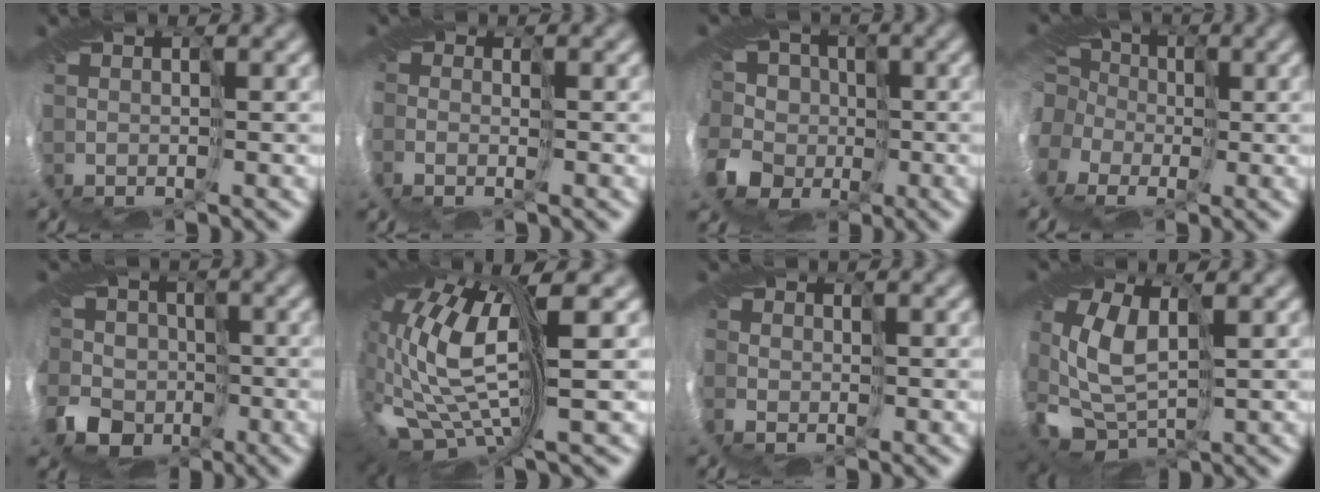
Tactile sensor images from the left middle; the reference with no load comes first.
{"total": 1.0, "force": [-0.9, 0.4, 0.0], "torque": [-0.001, -0.012, -0.023]}
{"total": 9.0, "force": [-1.3, 8.2, 3.5], "torque": [-0.089, 0.018, -0.069]}
{"total": 12.4, "force": [0.2, 10.7, 6.2], "torque": [-0.173, 0.021, -0.051]}
{"total": 9.8, "force": [-3.3, 8.7, 3.1], "torque": [-0.079, 0.001, -0.098]}
{"total": 12.4, "force": [1.1, 4.9, 11.4], "torque": [-0.261, -0.009, 0.027]}
{"total": 1.3, "force": [-0.2, 1.2, -0.3], "torque": [0.006, -0.006, -0.009]}
{"total": 5.5, "force": [0.1, 2.9, 4.6], "torque": [-0.112, 0.000, -0.007]}